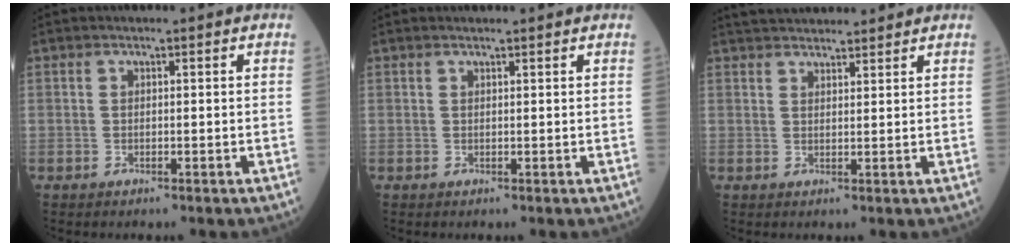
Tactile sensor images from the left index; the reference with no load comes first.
{"total": 1.5, "force": [1.4, -0.1, 0.4], "torque": [-0.009, 0.008, 0.022]}
{"total": 9.5, "force": [9.0, 1.8, 2.5], "torque": [-0.038, 0.030, 0.133]}